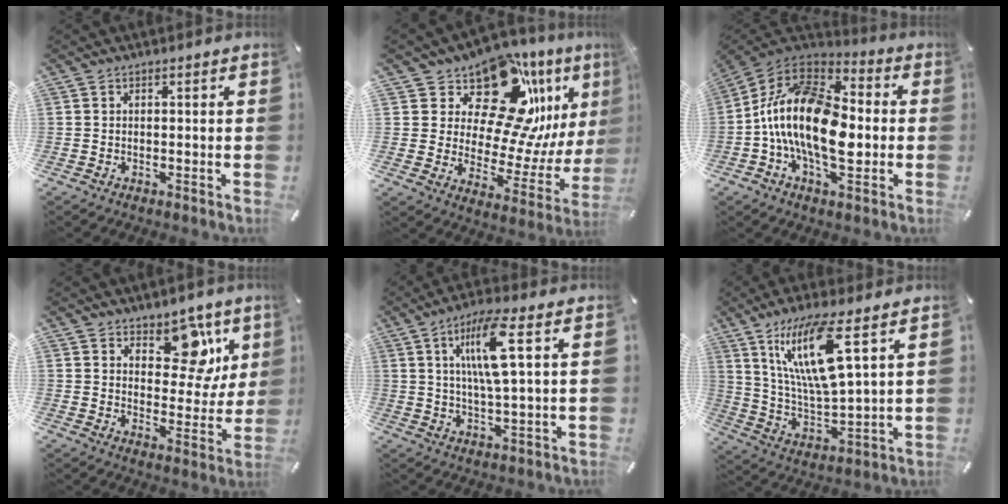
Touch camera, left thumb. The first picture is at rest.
{"total": 19.8, "force": [13.0, 10.5, 10.6], "torque": [-0.136, -0.114, 0.220]}
{"total": 19.7, "force": [-3.7, 11.2, 15.7], "torque": [-0.317, 0.018, -0.069]}
{"total": 13.5, "force": [7.8, 8.6, 6.9], "torque": [-0.070, -0.059, 0.138]}
{"total": 11.2, "force": [3.6, 1.8, 10.5], "torque": [-0.217, 0.001, 0.053]}
{"total": 16.9, "force": [8.5, 4.1, 14.0], "torque": [-0.302, -0.025, 0.136]}